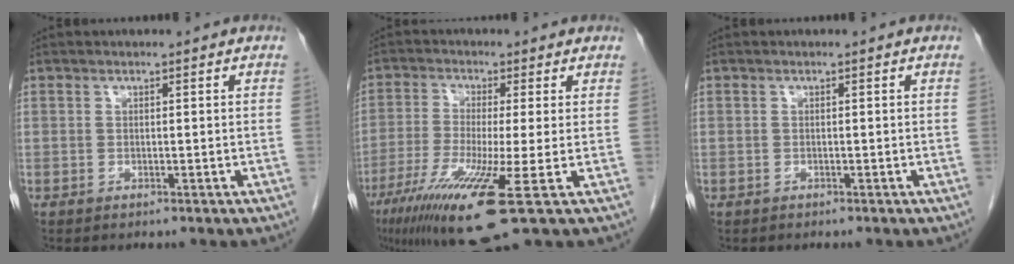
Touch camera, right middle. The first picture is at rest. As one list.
[{"total": 12.9, "force": [-5.8, -0.1, 11.5], "torque": [-0.220, -0.041, -0.102]}, {"total": 0.0}]